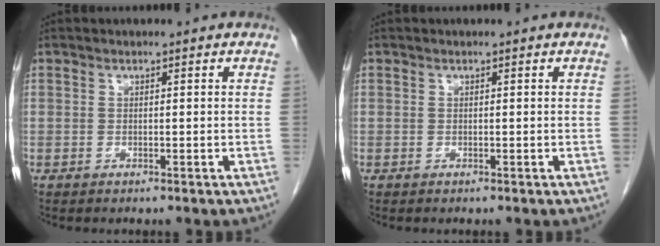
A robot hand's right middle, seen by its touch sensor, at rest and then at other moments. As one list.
[{"total": 0.0}]